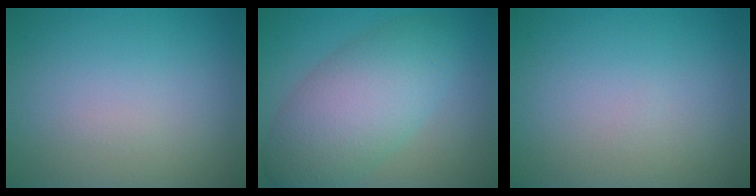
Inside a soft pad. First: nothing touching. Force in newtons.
{"total": 7.5, "press": 7.5, "slide": 0.1}
{"total": 0.0}